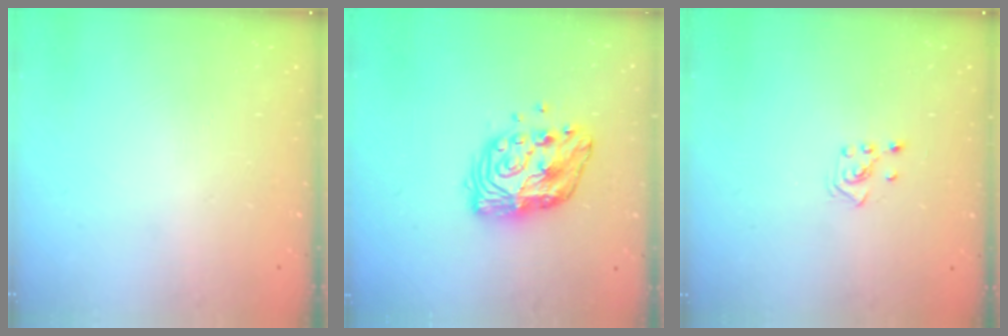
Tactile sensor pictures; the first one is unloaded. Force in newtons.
{"total": 12.7, "press": 12.6, "slide": 1.0}
{"total": 2.6, "press": 2.5, "slide": 0.6}